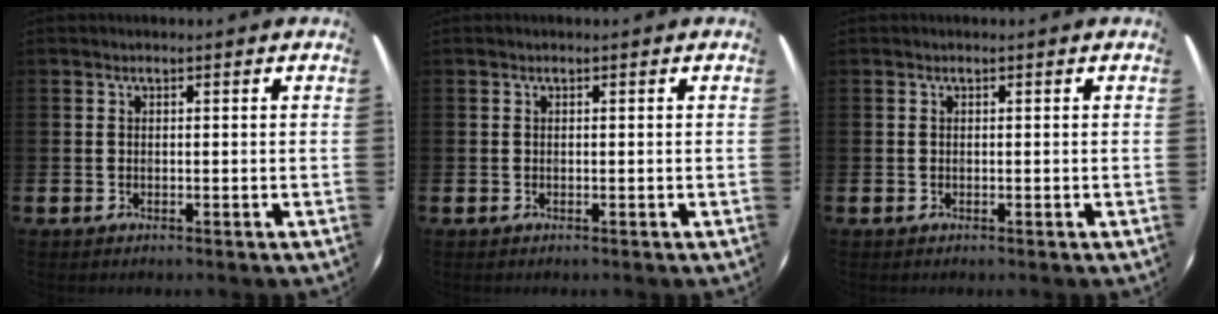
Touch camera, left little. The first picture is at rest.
{"total": 0.0}
{"total": 0.0}